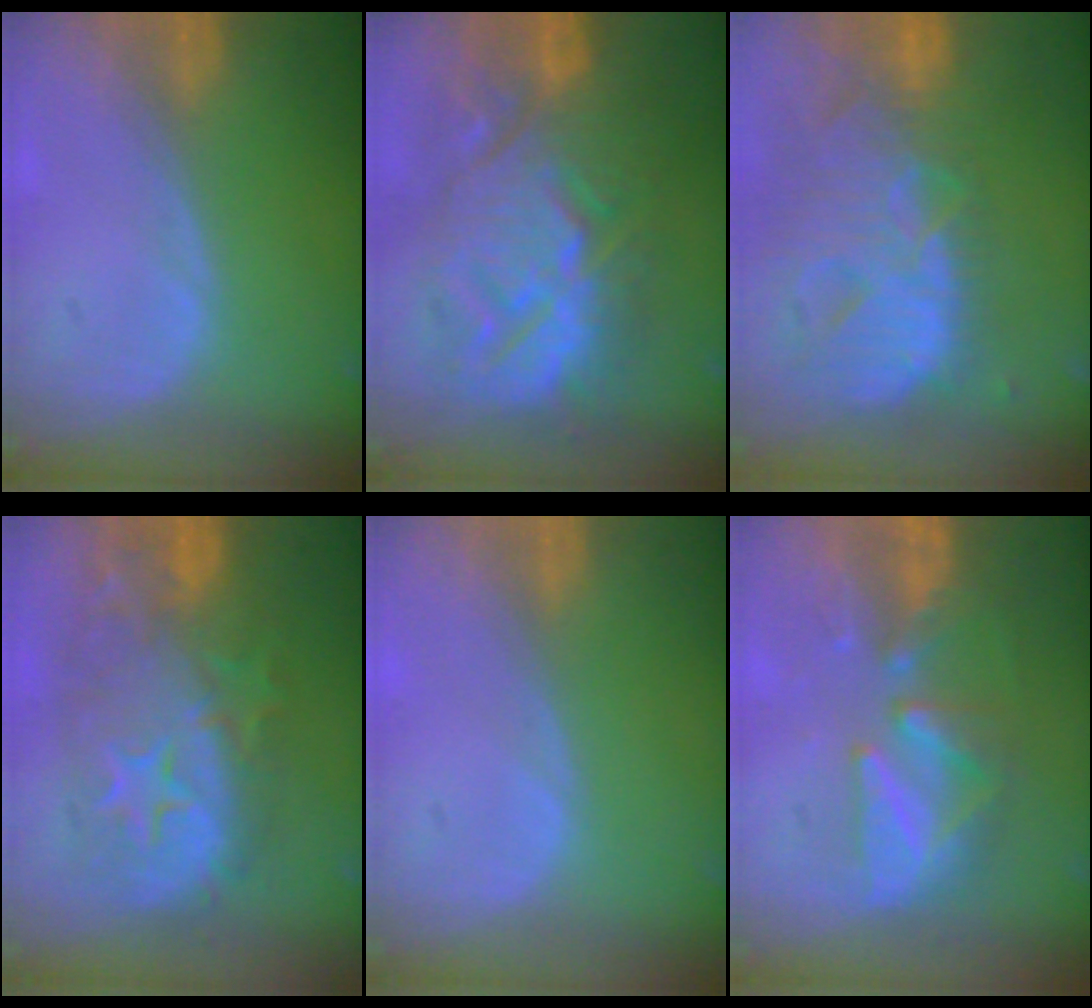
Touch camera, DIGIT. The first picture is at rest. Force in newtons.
{"total": 13.9, "press": 13.8, "slide": 1.4}
{"total": 13.8, "press": 11.7, "slide": 7.2}
{"total": 11.9, "press": 11.9, "slide": 1.0}
{"total": 0.0}
{"total": 8.1, "press": 7.9, "slide": 1.9}